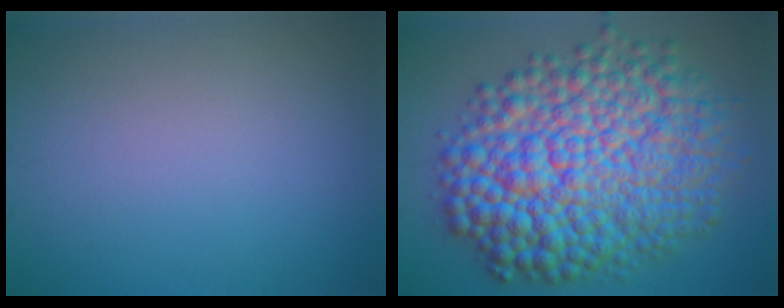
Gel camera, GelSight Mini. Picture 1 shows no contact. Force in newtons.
{"total": 14.3, "press": 14.3, "slide": 0.1}